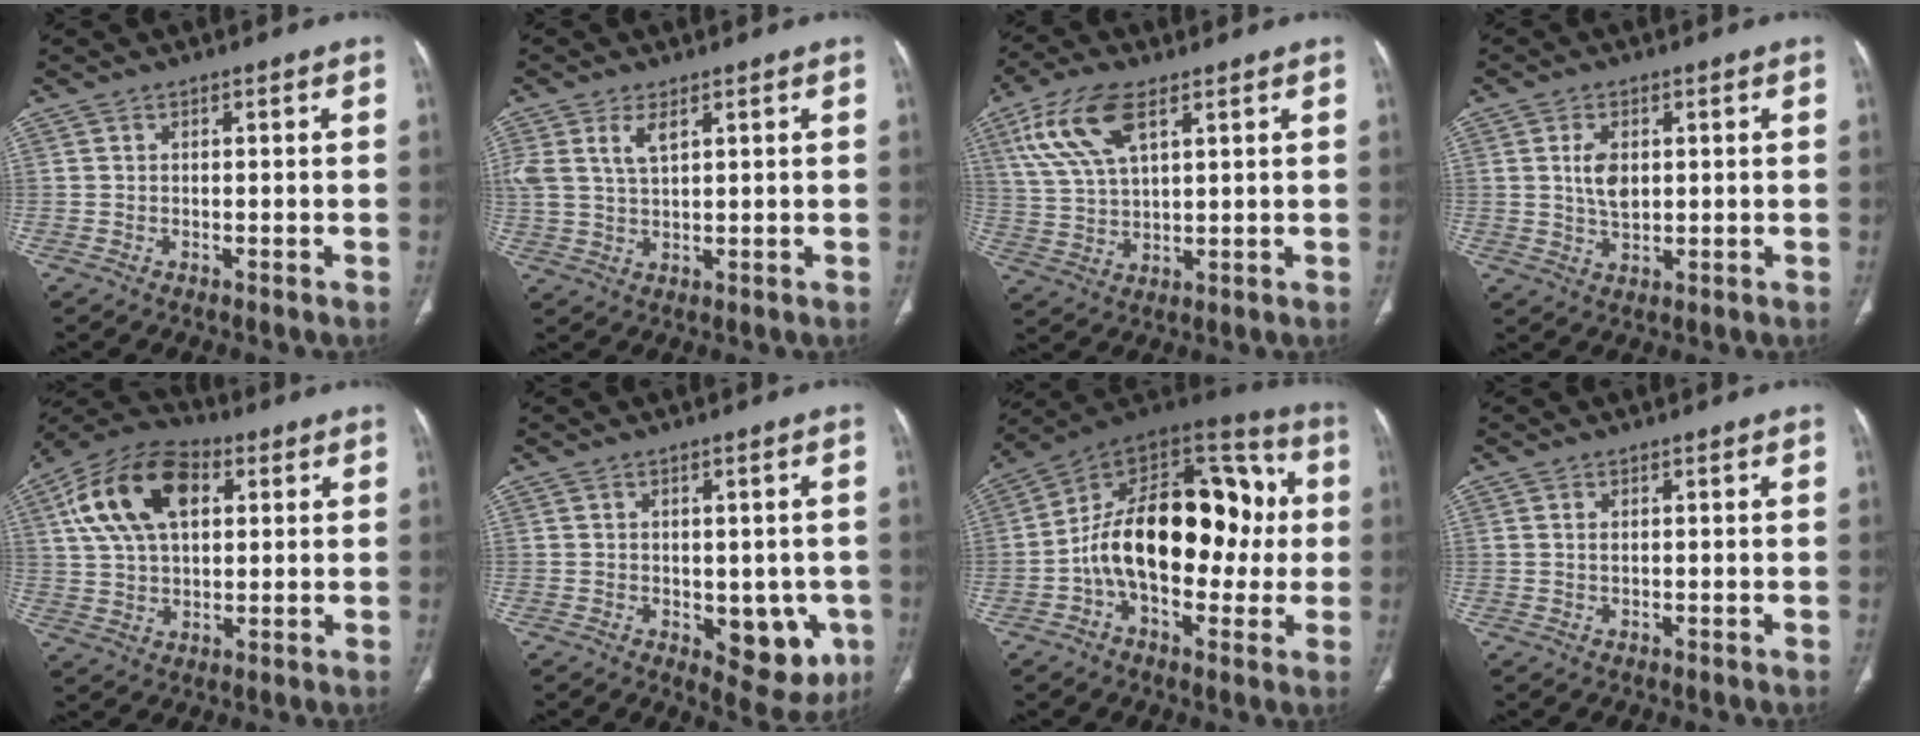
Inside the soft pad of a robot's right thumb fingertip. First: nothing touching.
{"total": 6.2, "force": [2.8, 3.0, 4.7], "torque": [-0.106, -0.002, 0.063]}
{"total": 12.3, "force": [5.9, 5.5, 9.3], "torque": [-0.194, -0.006, 0.117]}
{"total": 5.1, "force": [1.0, 3.1, 4.0], "torque": [-0.069, -0.007, 0.022]}
{"total": 17.2, "force": [5.5, 10.1, 12.7], "torque": [-0.223, 0.011, 0.094]}
{"total": 10.3, "force": [-2.5, 5.8, 8.1], "torque": [-0.054, -0.010, -0.019]}
{"total": 25.7, "force": [-0.4, 14.9, 20.9], "torque": [-0.303, 0.051, -0.012]}
{"total": 0.7, "force": [0.2, 0.3, 0.6], "torque": [-0.015, 0.000, 0.007]}